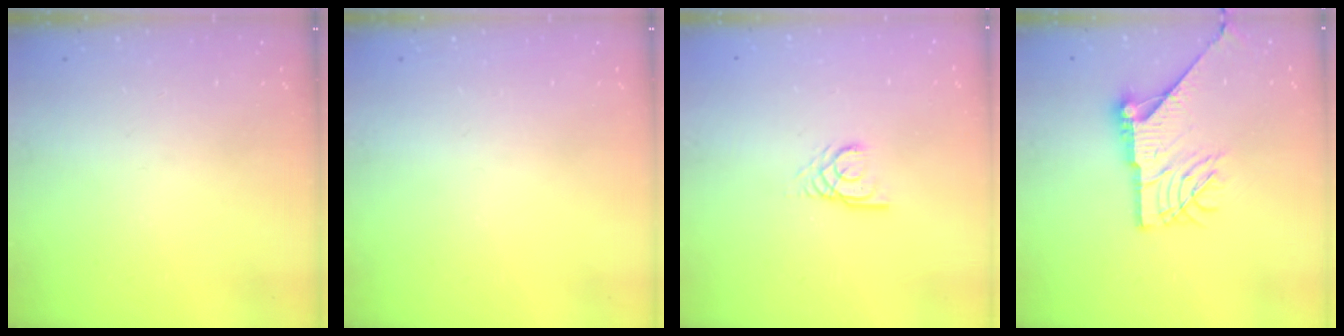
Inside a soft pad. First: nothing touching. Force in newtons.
{"total": 0.0}
{"total": 2.7, "press": 2.7, "slide": 0.2}
{"total": 16.6, "press": 16.6, "slide": 0.7}